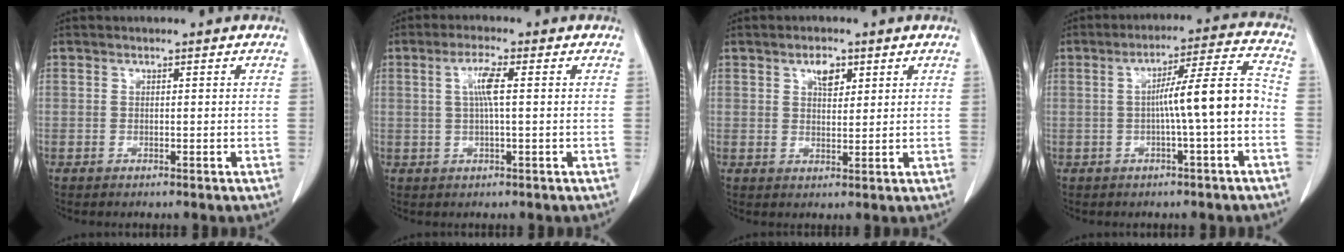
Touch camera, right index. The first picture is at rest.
{"total": 4.0, "force": [0.8, 0.5, 3.9], "torque": [-0.076, 0.007, 0.014]}
{"total": 3.3, "force": [1.8, 1.7, 2.2], "torque": [-0.037, 0.001, 0.031]}
{"total": 8.4, "force": [-1.2, 0.1, 8.4], "torque": [-0.124, 0.022, -0.019]}